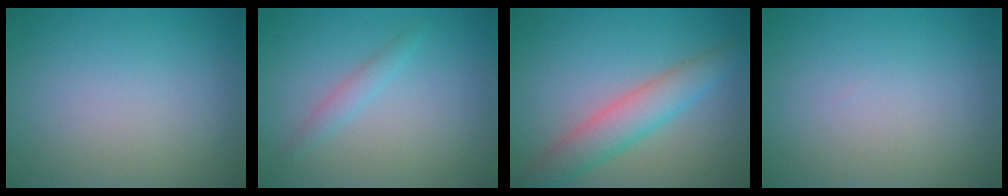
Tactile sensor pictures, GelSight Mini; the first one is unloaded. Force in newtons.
{"total": 1.1, "press": 1.1, "slide": 0.1}
{"total": 4.5, "press": 4.5, "slide": 0.2}
{"total": 0.0}